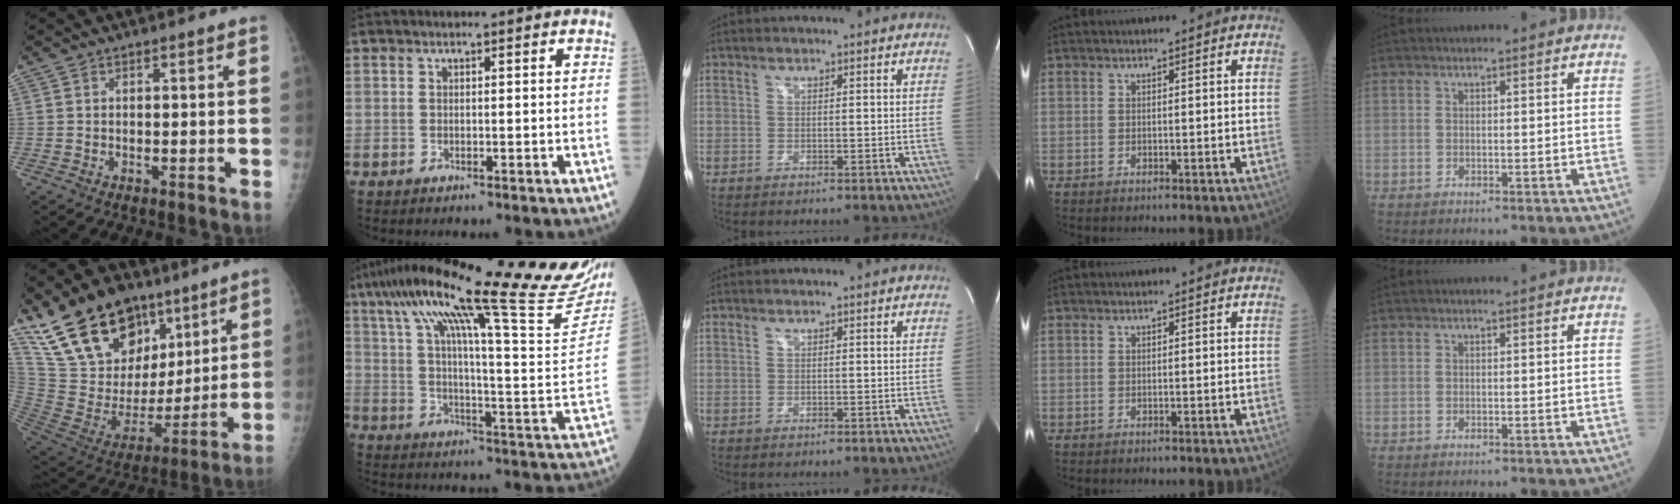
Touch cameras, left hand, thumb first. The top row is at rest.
{"thumb": {"total": 25.2, "force": [15.6, 14.8, 13.2], "torque": [-0.196, -0.032, 0.288]}, "index": {"total": 34.5, "force": [26.9, 2.5, 21.4], "torque": [-0.288, -0.025, 0.359]}}